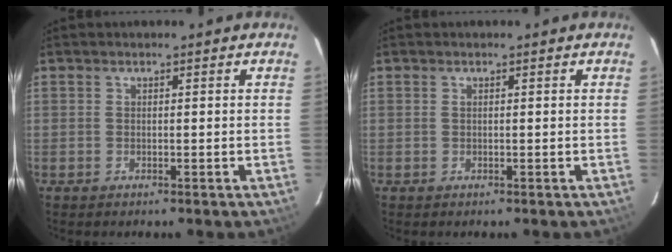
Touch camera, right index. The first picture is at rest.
{"total": 0.0}